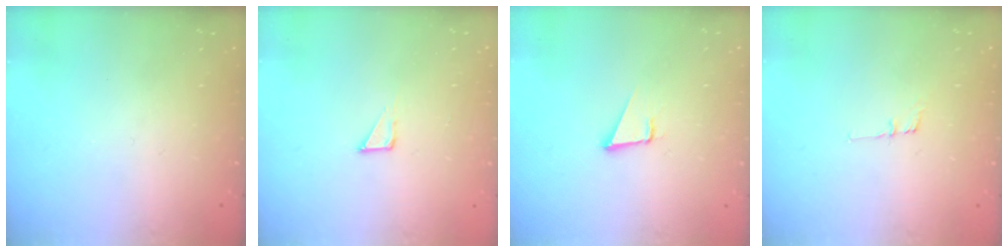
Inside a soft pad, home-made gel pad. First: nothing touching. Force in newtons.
{"total": 2.1, "press": 2.1, "slide": 0.1}
{"total": 3.4, "press": 2.6, "slide": 2.2}
{"total": 6.6, "press": 6.2, "slide": 2.3}